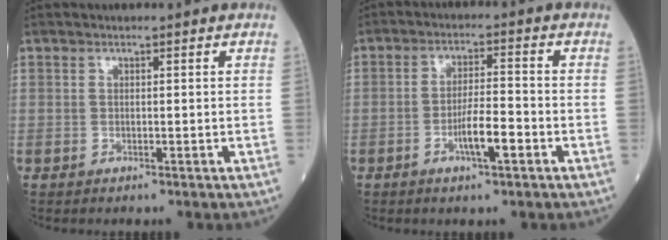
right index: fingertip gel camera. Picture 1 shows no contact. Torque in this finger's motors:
{"motor_torque": [1.03, -0.43, 0.45, 0.10]}